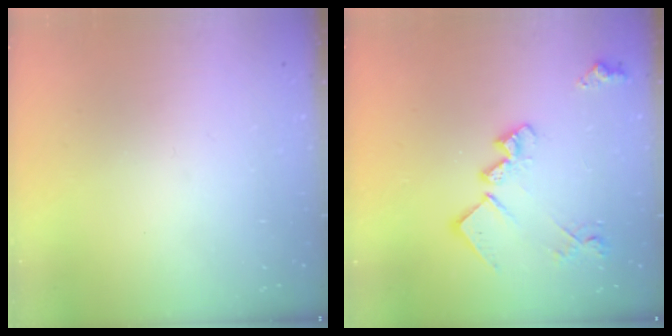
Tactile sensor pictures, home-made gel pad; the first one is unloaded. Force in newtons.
{"total": 17.1, "press": 17.1, "slide": 0.8}